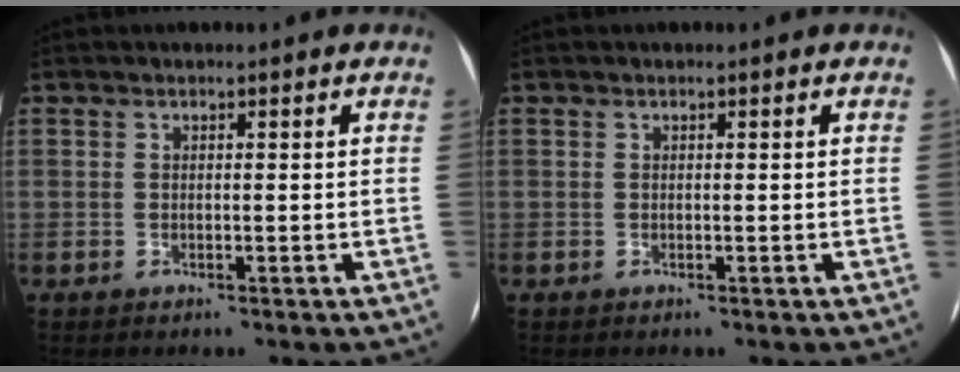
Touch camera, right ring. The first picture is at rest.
{"total": 0.0}